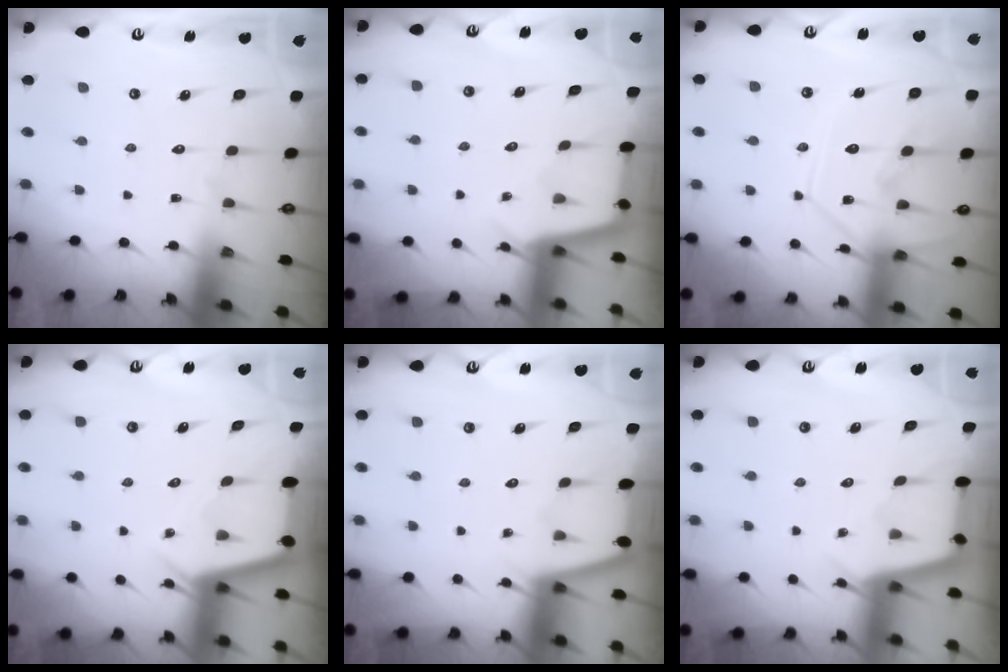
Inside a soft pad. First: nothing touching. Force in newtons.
{"total": 2.9, "press": 2.9, "slide": 0.3}
{"total": 12.6, "press": 12.6, "slide": 1.5}
{"total": 2.8, "press": 2.8, "slide": 0.4}
{"total": 1.4, "press": 1.3, "slide": 0.3}
{"total": 2.8, "press": 2.8, "slide": 0.3}